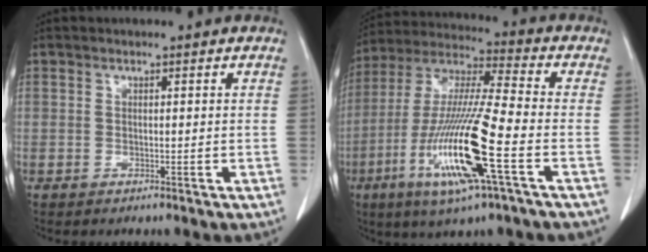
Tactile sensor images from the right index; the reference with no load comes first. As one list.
[{"total": 17.9, "force": [-6.2, 0.6, 16.8], "torque": [-0.352, -0.023, -0.118]}]